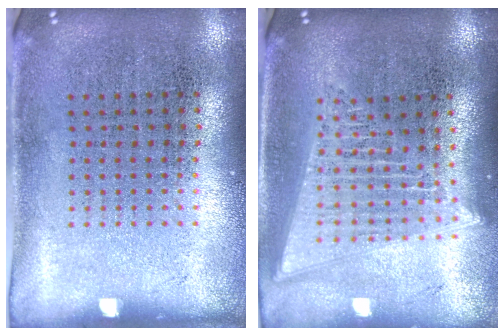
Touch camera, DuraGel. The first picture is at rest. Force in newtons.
{"total": 2.0, "press": 1.7, "slide": 1.0}